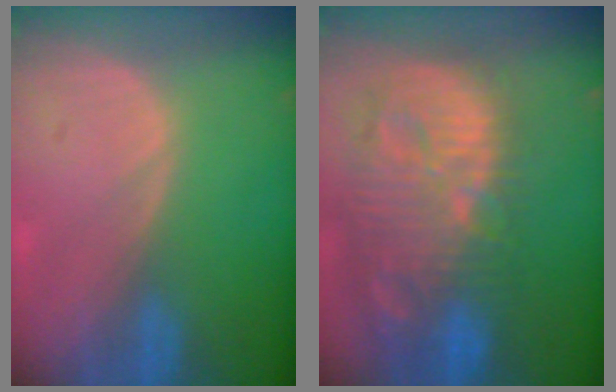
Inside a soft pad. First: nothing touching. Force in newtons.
{"total": 14.4, "press": 12.5, "slide": 7.1}